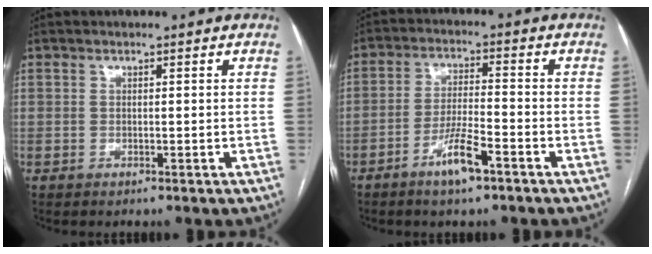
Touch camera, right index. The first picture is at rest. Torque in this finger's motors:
{"motor_torque": [1.02, -0.16, 0.28, 0.09]}